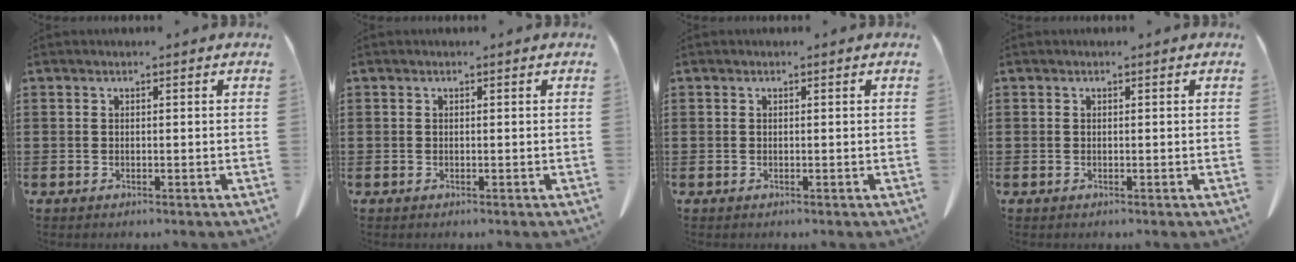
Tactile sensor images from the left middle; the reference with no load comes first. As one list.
[{"total": 0.0}, {"total": 0.0}, {"total": 0.0}]